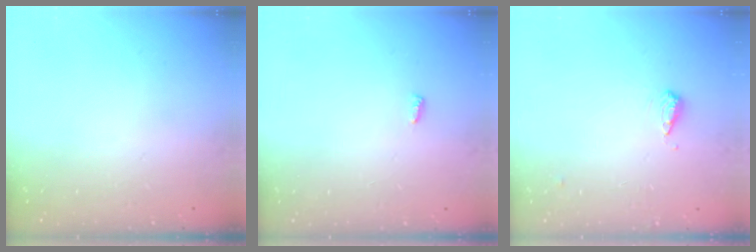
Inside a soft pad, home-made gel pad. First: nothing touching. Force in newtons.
{"total": 2.8, "press": 2.8, "slide": 0.4}
{"total": 8.3, "press": 8.3, "slide": 0.9}